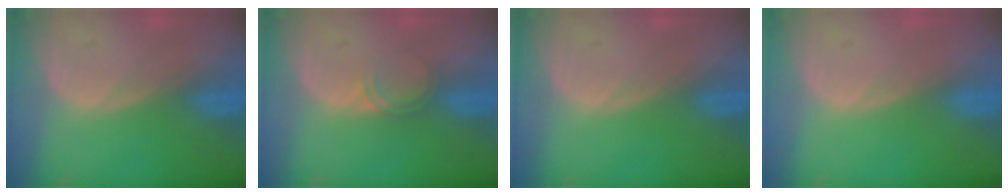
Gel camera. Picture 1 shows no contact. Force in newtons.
{"total": 2.0, "press": 2.0, "slide": 0.2}
{"total": 0.0}
{"total": 0.0}